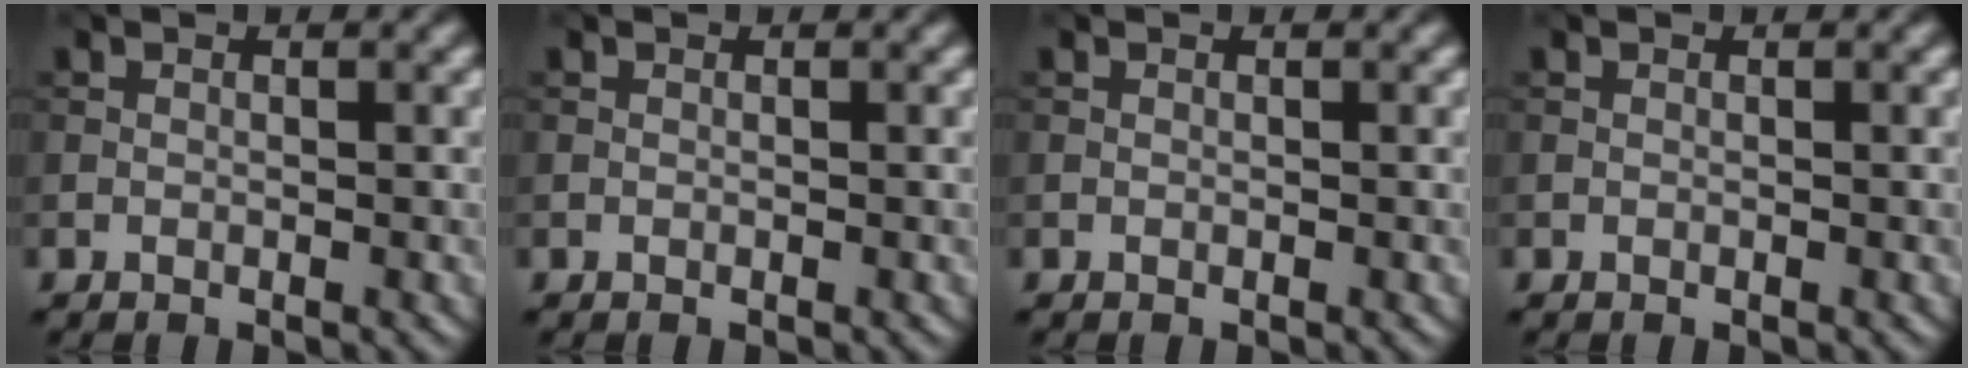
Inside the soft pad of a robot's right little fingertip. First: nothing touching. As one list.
[{"total": 0.0}, {"total": 0.0}, {"total": 0.0}]